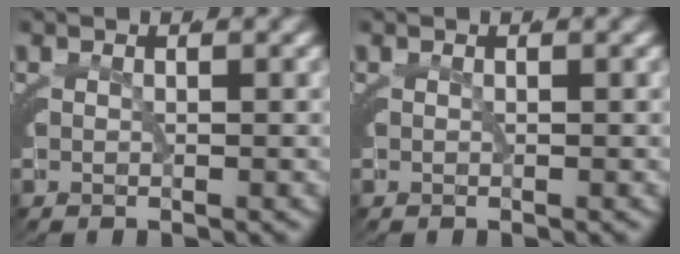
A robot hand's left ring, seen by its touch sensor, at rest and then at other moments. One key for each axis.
{"total": 0.0}